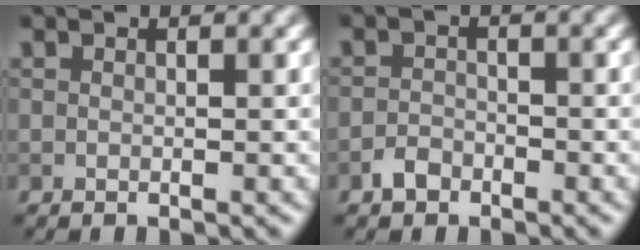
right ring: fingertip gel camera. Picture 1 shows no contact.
{"total": 1.6, "force": [-1.3, 0.9, 0.4], "torque": [-0.005, 0.002, -0.026]}